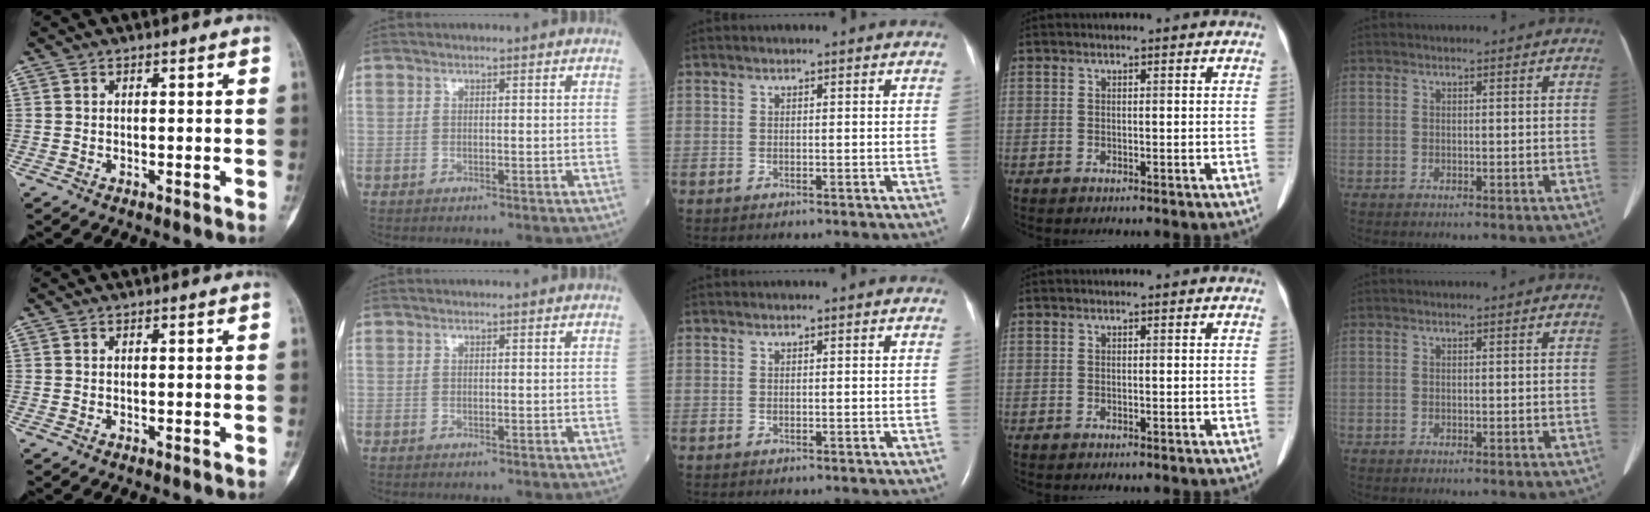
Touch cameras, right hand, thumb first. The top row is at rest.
{}